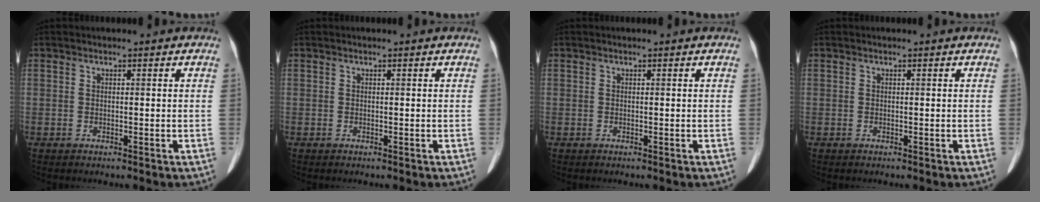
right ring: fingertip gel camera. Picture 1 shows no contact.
{"total": 0.0}
{"total": 0.0}
{"total": 0.0}